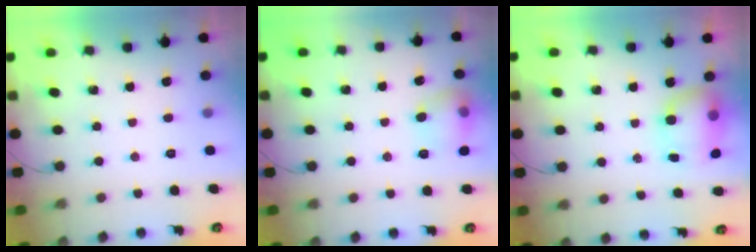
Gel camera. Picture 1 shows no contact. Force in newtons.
{"total": 10.3, "press": 10.2, "slide": 1.2}
{"total": 9.6, "press": 8.3, "slide": 4.7}